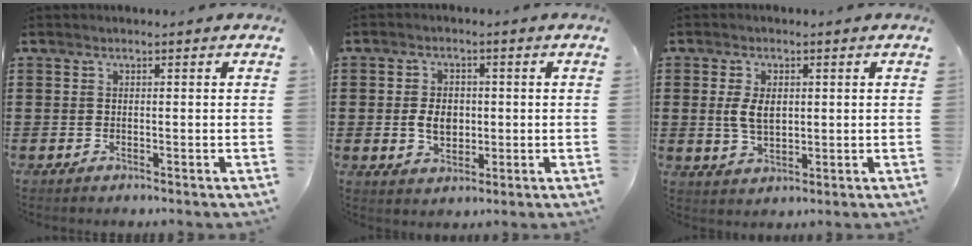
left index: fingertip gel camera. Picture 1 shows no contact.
{"total": 4.7, "force": [0.0, 3.2, 3.4], "torque": [-0.062, -0.001, -0.007]}
{"total": 4.8, "force": [0.8, 2.7, 3.9], "torque": [-0.080, 0.002, 0.010]}